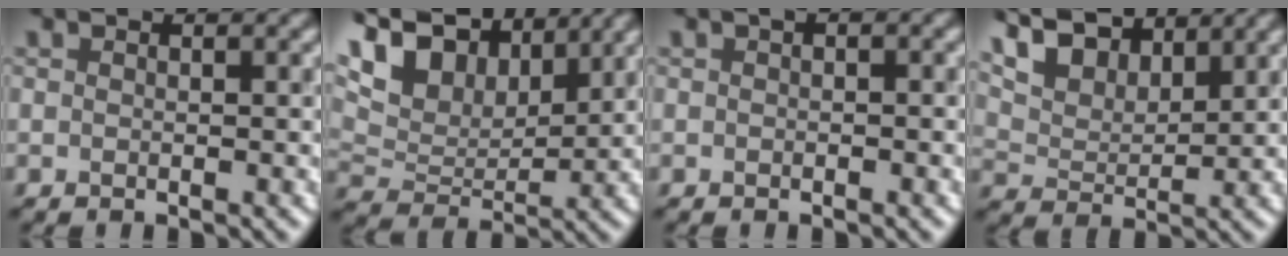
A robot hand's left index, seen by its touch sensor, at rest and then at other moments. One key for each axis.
{"total": 10.3, "fx": 7.0, "fy": 4.8, "fz": 5.8, "tx": -0.131, "ty": 0.021, "tz": 0.107}
{"total": 0.6, "fx": -0.1, "fy": 0.3, "fz": 0.6, "tx": -0.007, "ty": 0.005, "tz": 0.000}
{"total": 8.1, "fx": 6.5, "fy": 3.4, "fz": 3.4, "tx": -0.090, "ty": 0.011, "tz": 0.116}